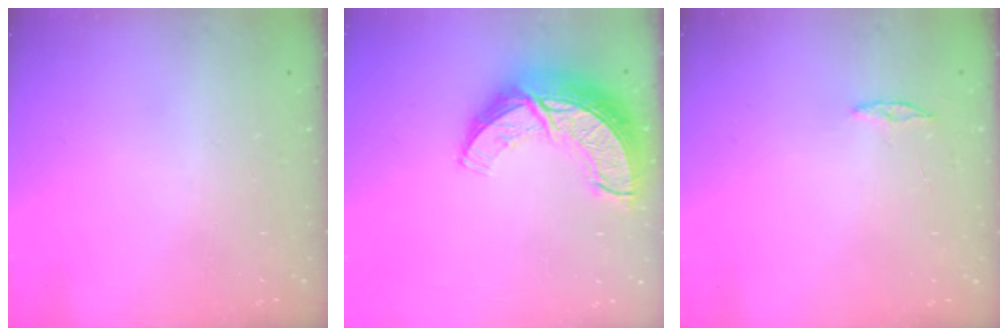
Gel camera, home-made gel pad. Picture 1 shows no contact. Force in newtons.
{"total": 15.1, "press": 15.1, "slide": 1.3}
{"total": 3.0, "press": 2.9, "slide": 0.3}